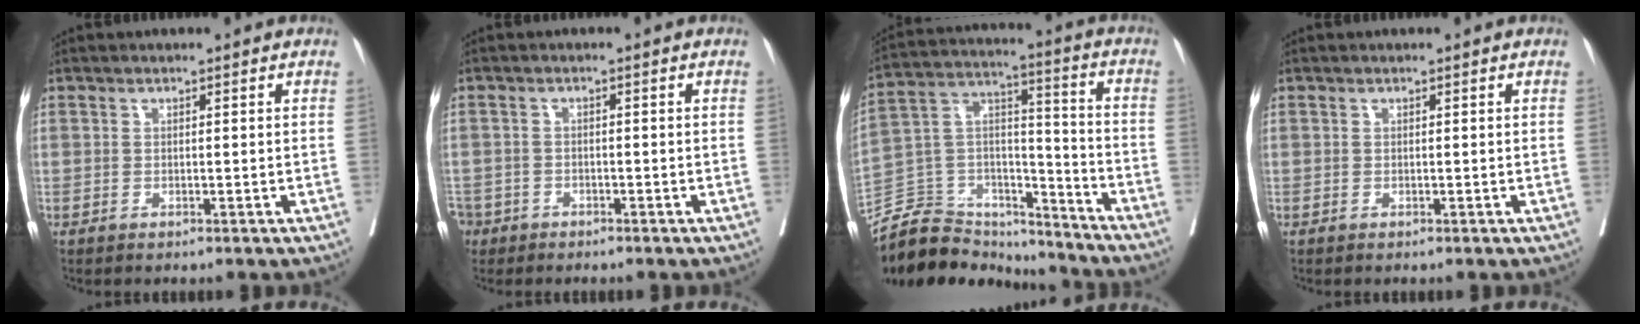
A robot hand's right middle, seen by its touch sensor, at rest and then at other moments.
{"total": 5.7, "force": [-3.8, 4.2, 1.0], "torque": [-0.036, 0.000, -0.071]}
{"total": 17.6, "force": [-16.3, 6.0, 2.8], "torque": [-0.058, 0.063, -0.269]}
{"total": 0.0}